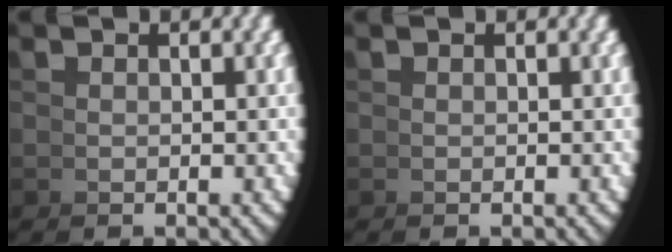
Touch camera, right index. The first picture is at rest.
{"total": 0.0}